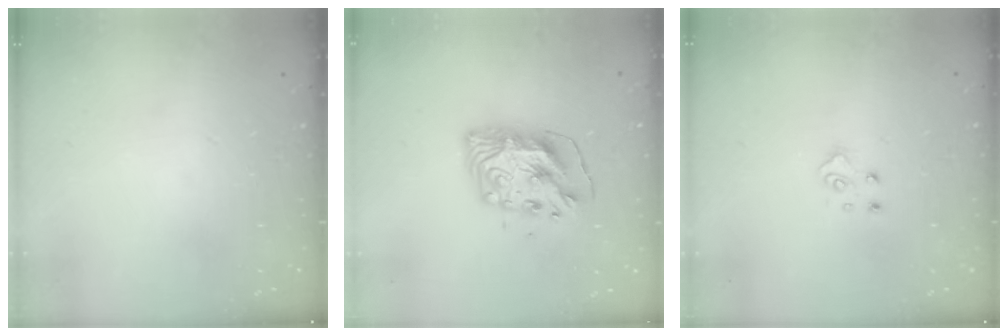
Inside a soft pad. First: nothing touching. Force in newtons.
{"total": 10.5, "press": 10.4, "slide": 1.0}
{"total": 4.3, "press": 4.2, "slide": 0.4}